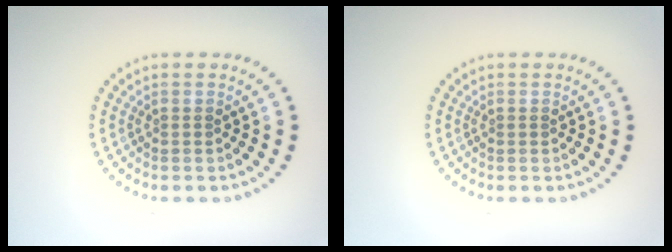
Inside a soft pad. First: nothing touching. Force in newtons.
{"total": 0.0}